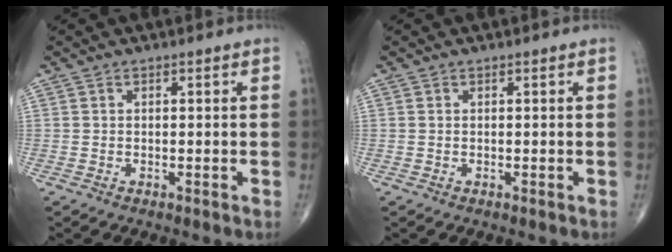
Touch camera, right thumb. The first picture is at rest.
{"total": 0.0}